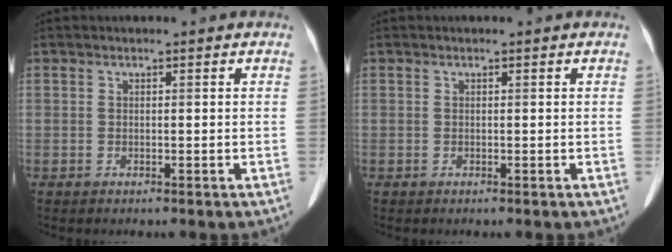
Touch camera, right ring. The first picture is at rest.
{"total": 0.0}